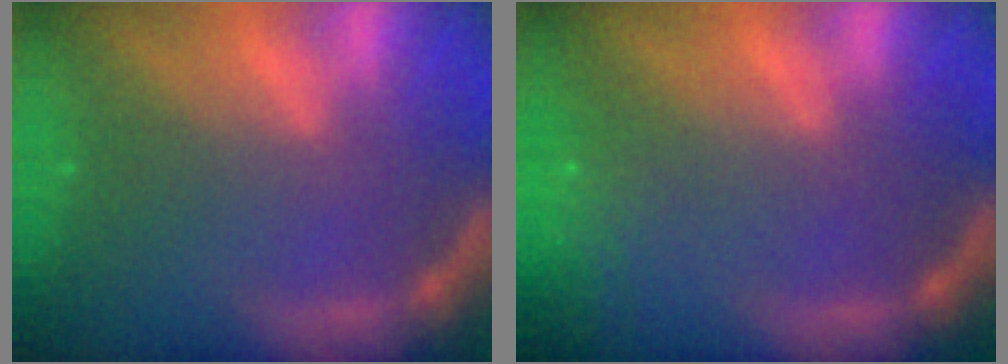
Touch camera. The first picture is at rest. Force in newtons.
{"total": 6.5}